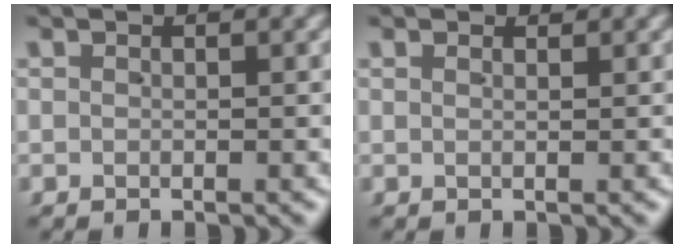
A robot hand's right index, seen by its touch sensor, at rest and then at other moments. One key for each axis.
{"total": 0.6, "fx": 0.5, "fy": 0.0, "fz": 0.3, "tx": 0.000, "ty": 0.000, "tz": 0.008}